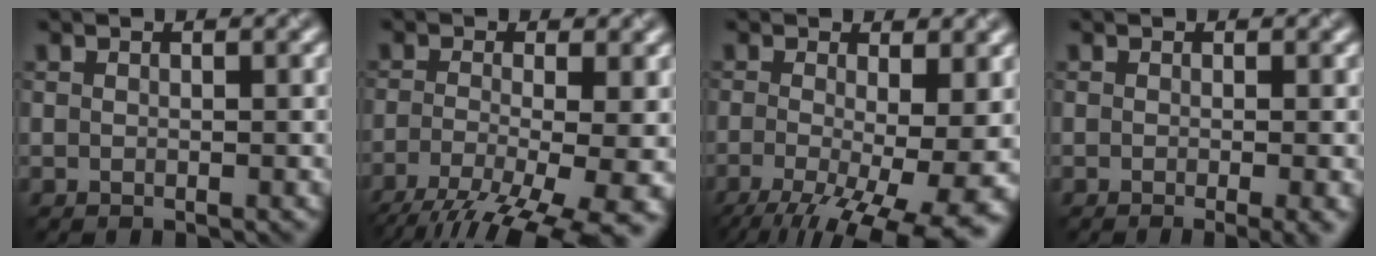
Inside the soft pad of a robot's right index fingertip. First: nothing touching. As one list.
[{"total": 9.5, "force": [-5.7, 2.8, 7.1], "torque": [-0.136, -0.021, -0.085]}, {"total": 11.9, "force": [-4.6, 4.5, 10.0], "torque": [-0.174, -0.033, -0.056]}, {"total": 3.2, "force": [-1.3, 1.0, 2.8], "torque": [-0.034, -0.007, -0.010]}]